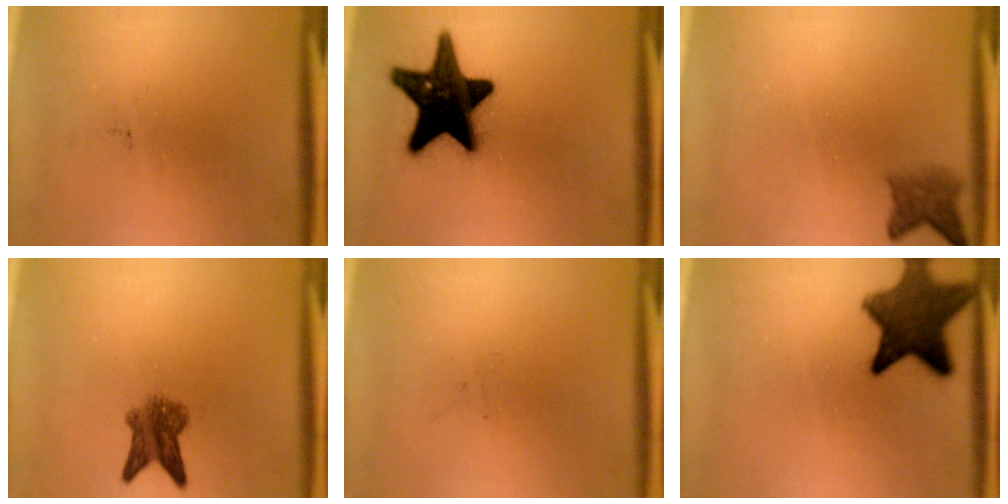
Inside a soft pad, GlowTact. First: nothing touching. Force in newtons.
{"total": 18.9}
{"total": 2.9}
{"total": 5.0}
{"total": 0.0}
{"total": 10.5}